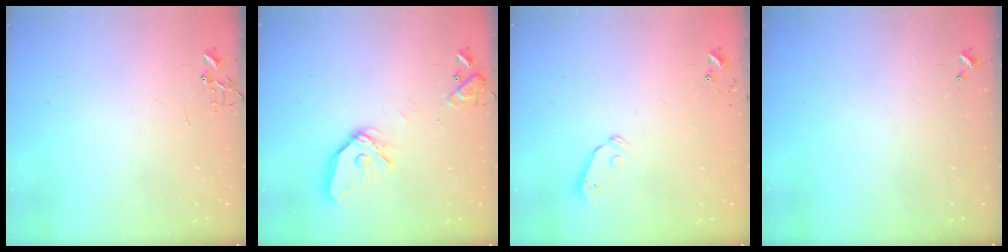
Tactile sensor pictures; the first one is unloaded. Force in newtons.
{"total": 14.7, "press": 14.6, "slide": 1.9}
{"total": 5.4, "press": 5.3, "slide": 0.9}
{"total": 0.0}